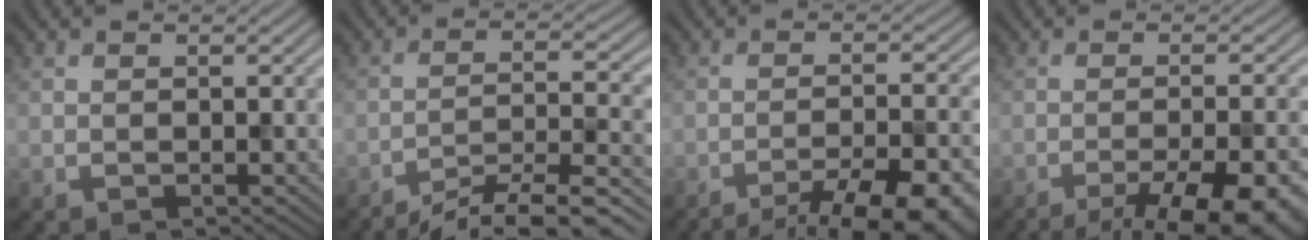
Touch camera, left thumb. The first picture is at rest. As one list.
[{"total": 11.7, "force": [-9.8, 1.9, 6.1], "torque": [-0.102, -0.006, -0.146]}, {"total": 12.9, "force": [-9.7, 3.3, 7.8], "torque": [-0.108, -0.006, -0.116]}, {"total": 13.1, "force": [-8.8, 3.8, 9.0], "torque": [-0.114, -0.008, -0.101]}]